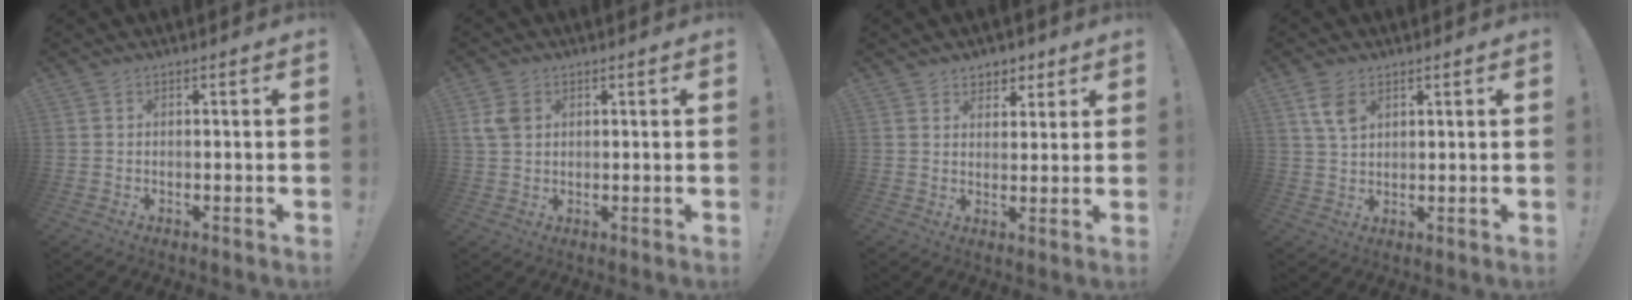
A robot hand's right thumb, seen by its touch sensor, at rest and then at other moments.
{"total": 4.6, "force": [1.5, 3.4, 2.7], "torque": [-0.045, 0.007, 0.030]}
{"total": 5.2, "force": [3.3, 3.9, 0.9], "torque": [0.005, -0.023, 0.061]}
{"total": 5.6, "force": [2.8, 3.2, 3.6], "torque": [-0.061, -0.010, 0.053]}